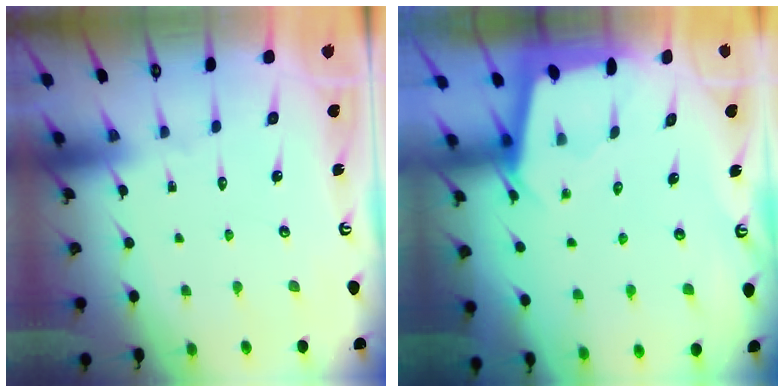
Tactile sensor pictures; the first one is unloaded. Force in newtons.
{"total": 2.1, "press": 2.1, "slide": 0.3}